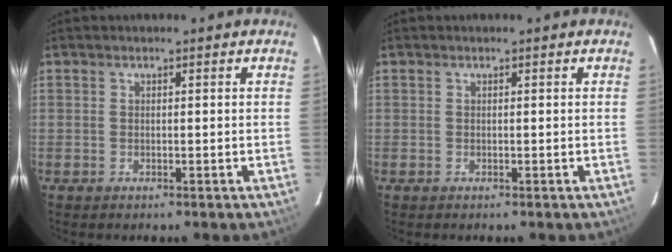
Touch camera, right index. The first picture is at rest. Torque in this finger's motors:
{"motor_torque": [0.00, 0.00, 0.01, 0.00]}